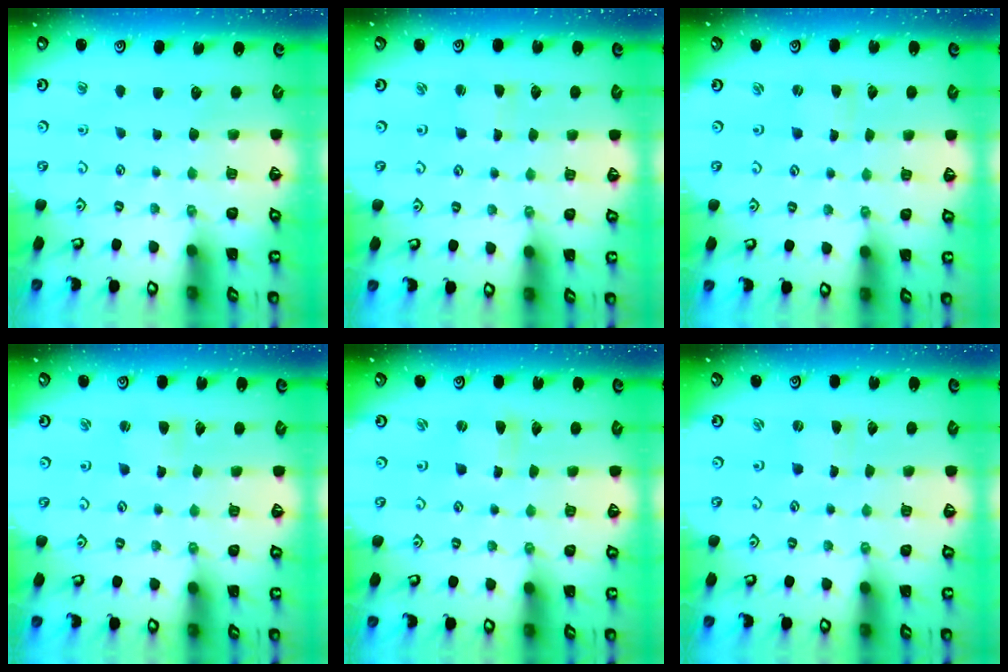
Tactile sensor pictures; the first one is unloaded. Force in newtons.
{"total": 1.7, "press": 1.7, "slide": 0.1}
{"total": 0.8, "press": 0.8, "slide": 0.0}
{"total": 2.9, "press": 2.8, "slide": 0.4}
{"total": 0.0}
{"total": 0.0}